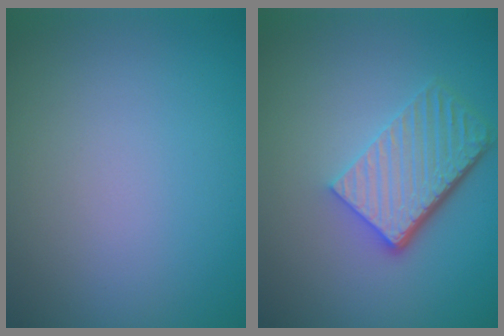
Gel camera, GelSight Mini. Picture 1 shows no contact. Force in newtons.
{"total": 5.7, "press": 3.9, "slide": 4.1}